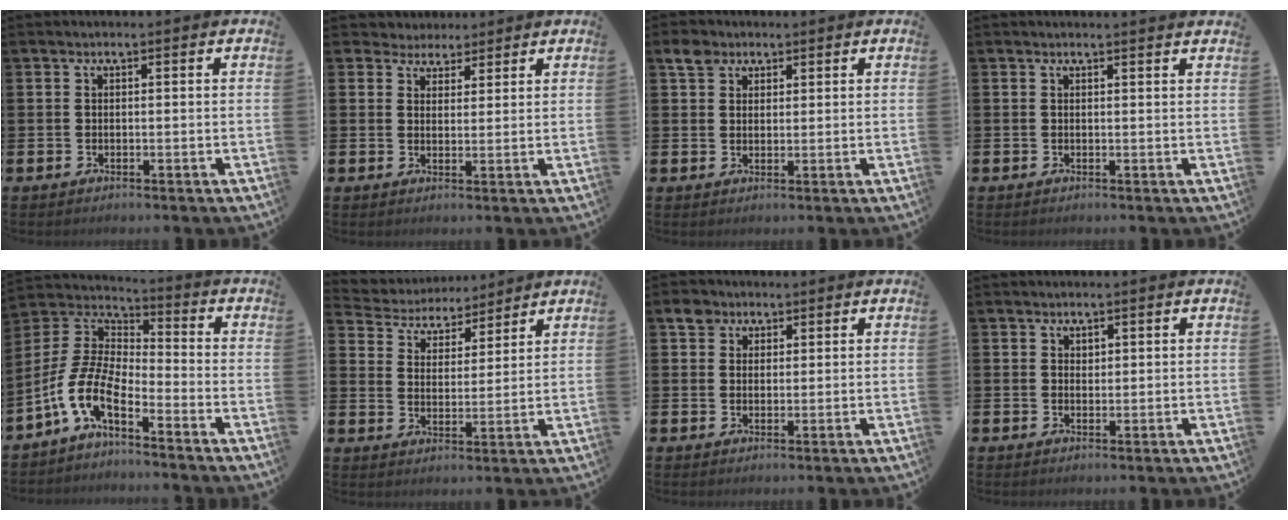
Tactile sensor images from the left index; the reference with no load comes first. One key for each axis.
{"total": 3.7, "fx": 3.2, "fy": 1.7, "fz": -0.5, "tx": -0.008, "ty": -0.014, "tz": 0.057}
{"total": 3.4, "fx": 2.5, "fy": 2.2, "fz": 0.8, "tx": -0.008, "ty": 0.002, "tz": 0.043}
{"total": 0.8, "fx": 0.8, "fy": -0.2, "fz": 0.0, "tx": 0.006, "ty": -0.003, "tz": 0.014}
{"total": 8.8, "fx": -5.6, "fy": 3.1, "fz": 6.1, "tx": -0.161, "ty": -0.013, "tz": -0.119}
{"total": 4.7, "fx": 4.5, "fy": 1.4, "fz": -0.2, "tx": -0.028, "ty": -0.031, "tz": 0.077}
{"total": 3.2, "fx": 2.2, "fy": 2.2, "fz": 0.3, "tx": -0.001, "ty": 0.004, "tz": 0.038}
{"total": 1.2, "fx": 1.0, "fy": 0.5, "fz": 0.0, "tx": 0.007, "ty": -0.001, "tz": 0.019}